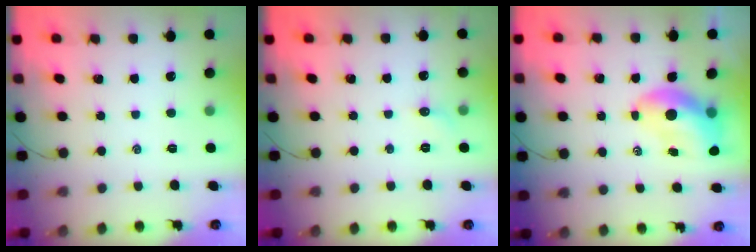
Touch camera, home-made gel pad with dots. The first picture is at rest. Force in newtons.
{"total": 3.8, "press": 3.6, "slide": 1.2}
{"total": 7.8, "press": 7.7, "slide": 1.6}